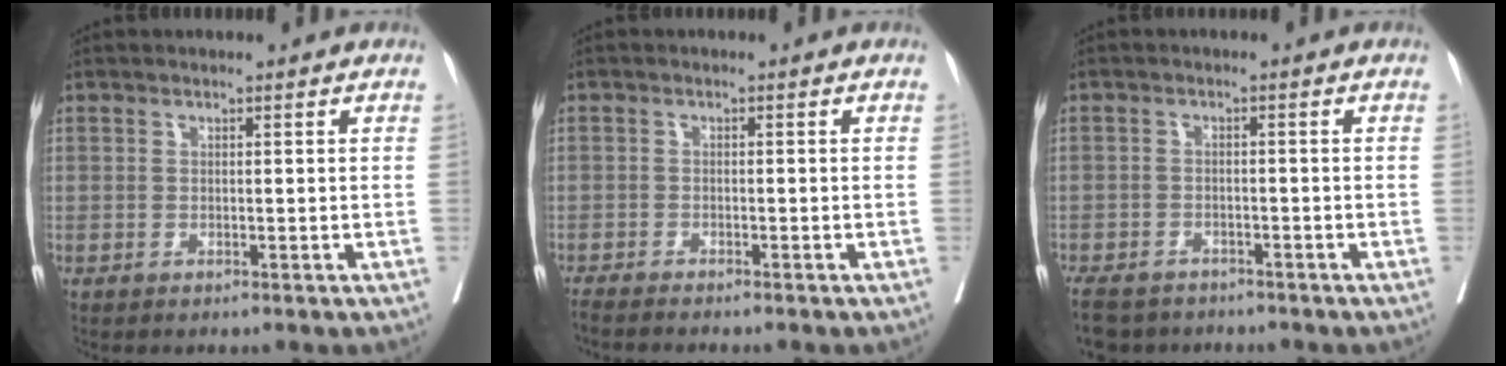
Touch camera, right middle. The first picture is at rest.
{"total": 4.4, "force": [-3.9, 0.2, 1.9], "torque": [-0.028, -0.010, -0.060]}
{"total": 8.0, "force": [-6.8, 3.5, 2.6], "torque": [-0.051, -0.011, -0.103]}